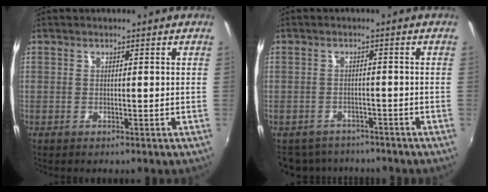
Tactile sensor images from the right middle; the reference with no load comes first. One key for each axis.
{"total": 8.0, "fx": -7.0, "fy": 3.2, "fz": 1.8, "tx": -0.053, "ty": -0.008, "tz": -0.101}